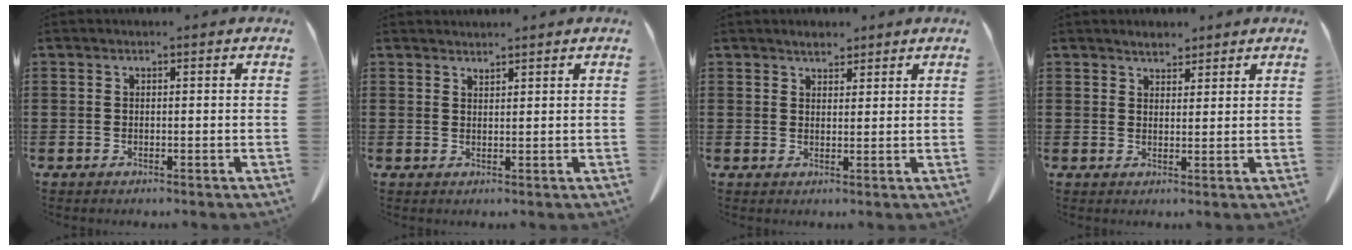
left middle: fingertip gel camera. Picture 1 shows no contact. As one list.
[{"total": 1.5, "force": [1.5, 0.0, 0.0], "torque": [-0.002, 0.002, 0.029]}, {"total": 2.1, "force": [2.0, 0.6, 0.3], "torque": [-0.009, 0.003, 0.039]}, {"total": 2.4, "force": [2.3, 0.7, 0.1], "torque": [-0.008, 0.002, 0.043]}]